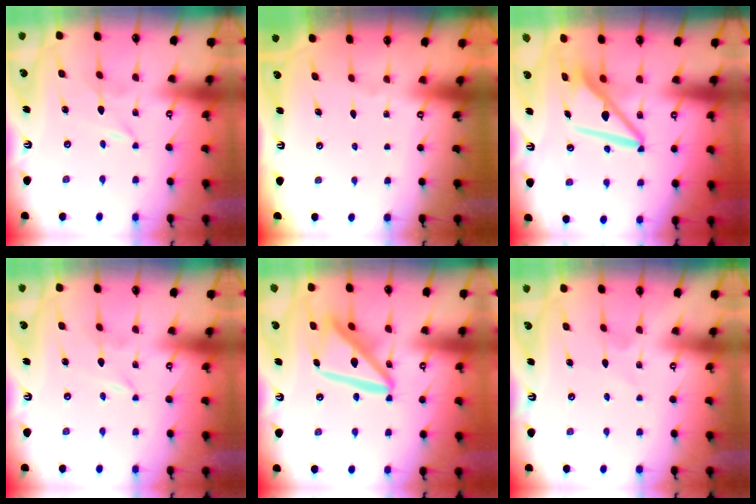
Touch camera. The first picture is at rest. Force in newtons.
{"total": 0.0}
{"total": 9.7, "press": 9.7, "slide": 1.1}
{"total": 0.6, "press": 0.6, "slide": 0.1}
{"total": 17.6, "press": 17.5, "slide": 1.8}
{"total": 2.3, "press": 2.2, "slide": 0.3}